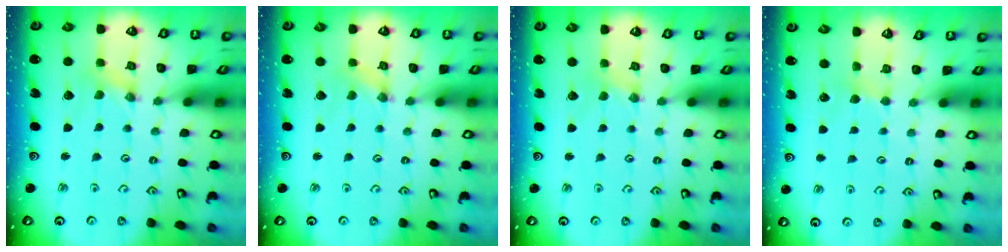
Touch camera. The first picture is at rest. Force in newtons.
{"total": 0.0}
{"total": 1.3, "press": 1.3, "slide": 0.1}
{"total": 2.2, "press": 2.2, "slide": 0.3}